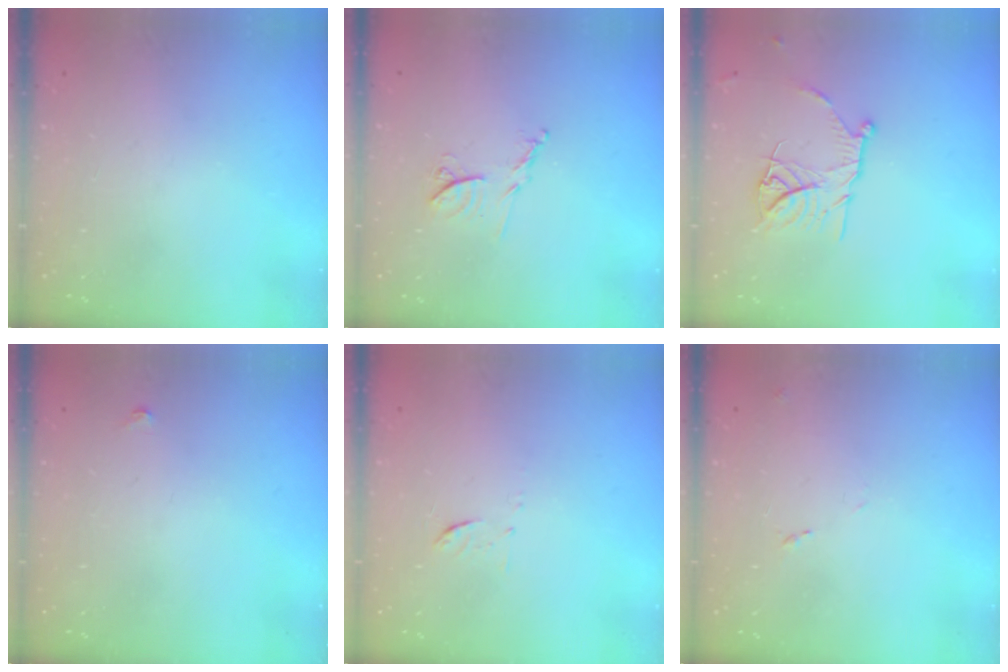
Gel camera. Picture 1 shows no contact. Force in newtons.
{"total": 8.7, "press": 8.7, "slide": 0.4}
{"total": 12.8, "press": 12.8, "slide": 1.1}
{"total": 3.0, "press": 3.0, "slide": 0.5}
{"total": 6.0, "press": 6.0, "slide": 0.4}
{"total": 8.1, "press": 8.1, "slide": 0.6}